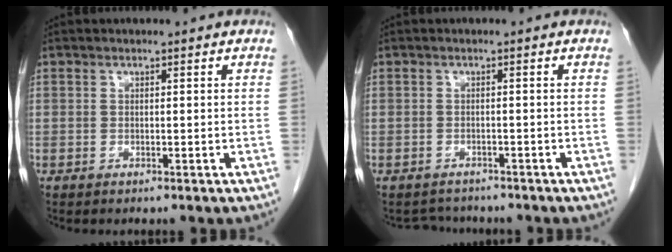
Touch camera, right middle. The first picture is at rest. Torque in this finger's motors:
{"motor_torque": [-0.34, -0.43, -0.15, -0.04]}